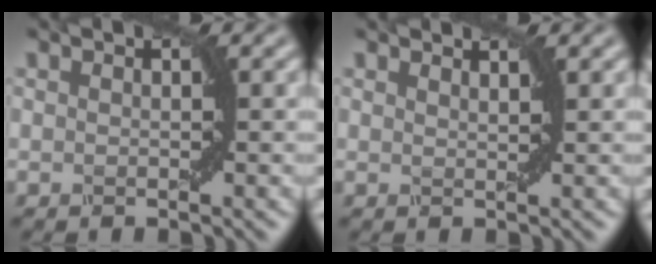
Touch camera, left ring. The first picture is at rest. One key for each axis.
{"total": 1.2, "fx": 1.2, "fy": 0.2, "fz": 0.2, "tx": 0.005, "ty": -0.003, "tz": 0.013}